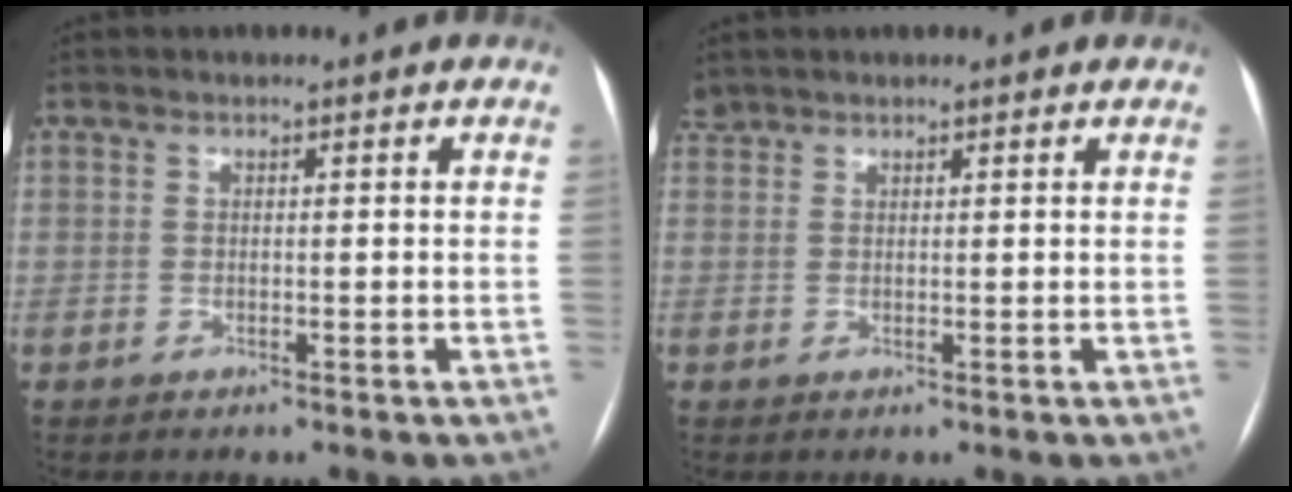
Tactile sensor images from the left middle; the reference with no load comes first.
{"total": 3.2, "force": [2.7, 1.5, 0.5], "torque": [-0.004, 0.022, 0.044]}